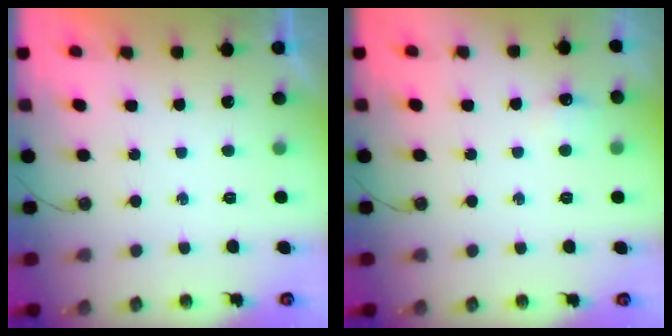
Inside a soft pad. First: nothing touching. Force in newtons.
{"total": 5.0, "press": 4.9, "slide": 0.9}